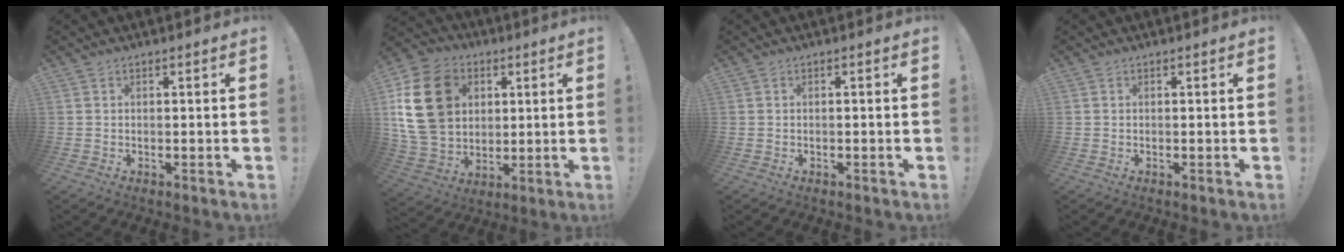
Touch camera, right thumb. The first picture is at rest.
{"total": 21.1, "force": [5.2, 16.4, 12.3], "torque": [-0.220, -0.005, 0.105]}
{"total": 0.0}
{"total": 0.0}